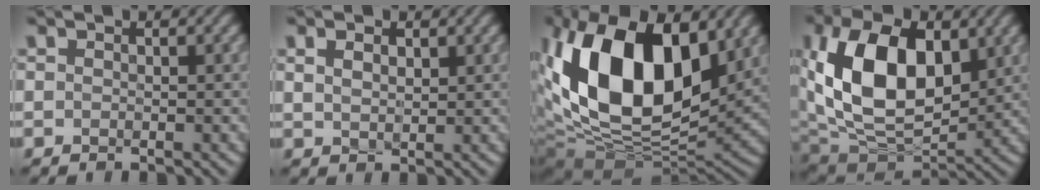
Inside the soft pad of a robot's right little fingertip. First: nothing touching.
{"total": 2.0, "force": [0.9, 1.1, 1.4], "torque": [-0.029, -0.001, 0.021]}
{"total": 16.9, "force": [4.4, 9.9, 13.0], "torque": [-0.254, 0.008, 0.073]}
{"total": 13.0, "force": [2.2, 8.3, 9.8], "torque": [-0.189, -0.001, 0.037]}